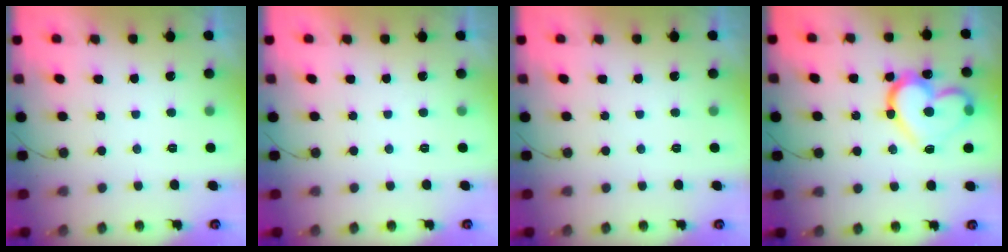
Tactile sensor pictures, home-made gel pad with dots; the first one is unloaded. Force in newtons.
{"total": 1.8, "press": 1.8, "slide": 0.1}
{"total": 0.0}
{"total": 16.9, "press": 16.9, "slide": 1.5}